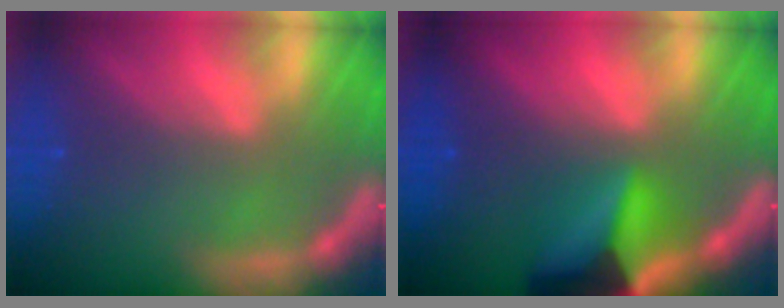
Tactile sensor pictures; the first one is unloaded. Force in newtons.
{"total": 9.0}